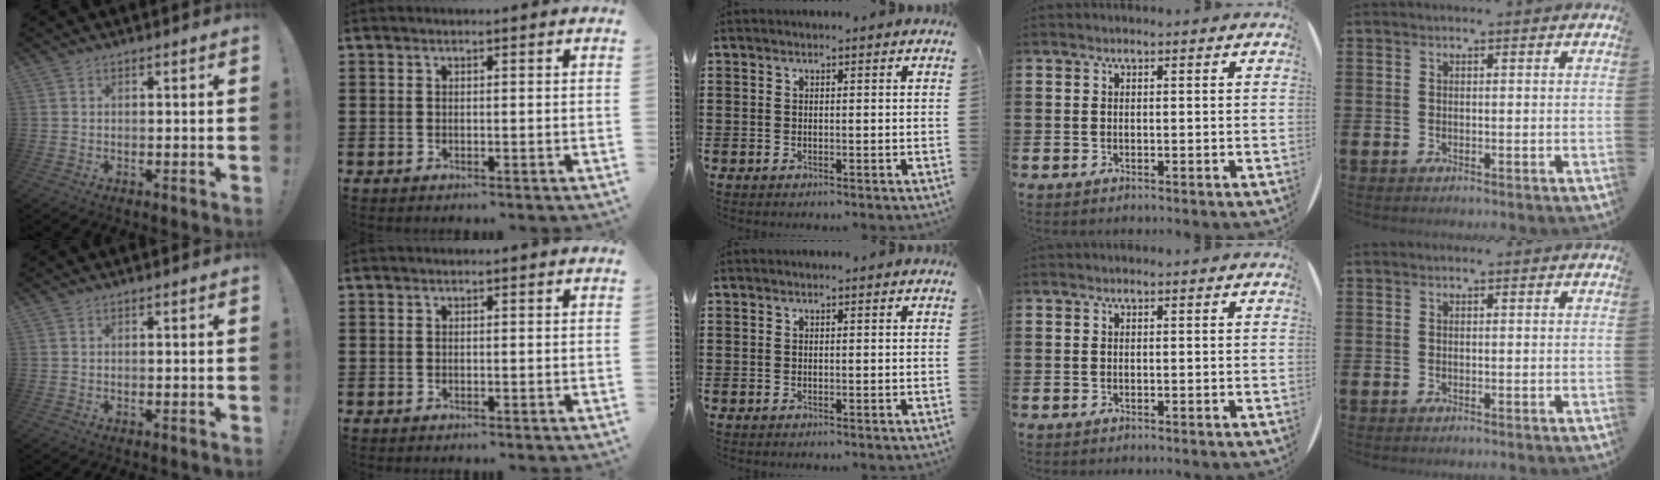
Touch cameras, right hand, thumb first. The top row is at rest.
{}